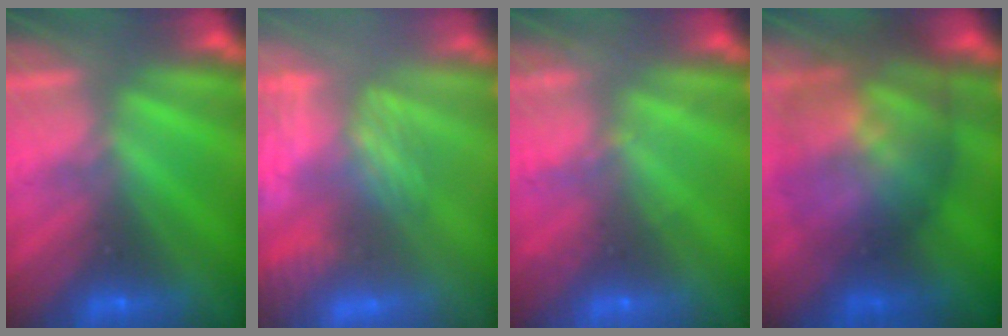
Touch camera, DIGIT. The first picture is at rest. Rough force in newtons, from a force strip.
{"total": 4.7}
{"total": 2.0}
{"total": 9.3}